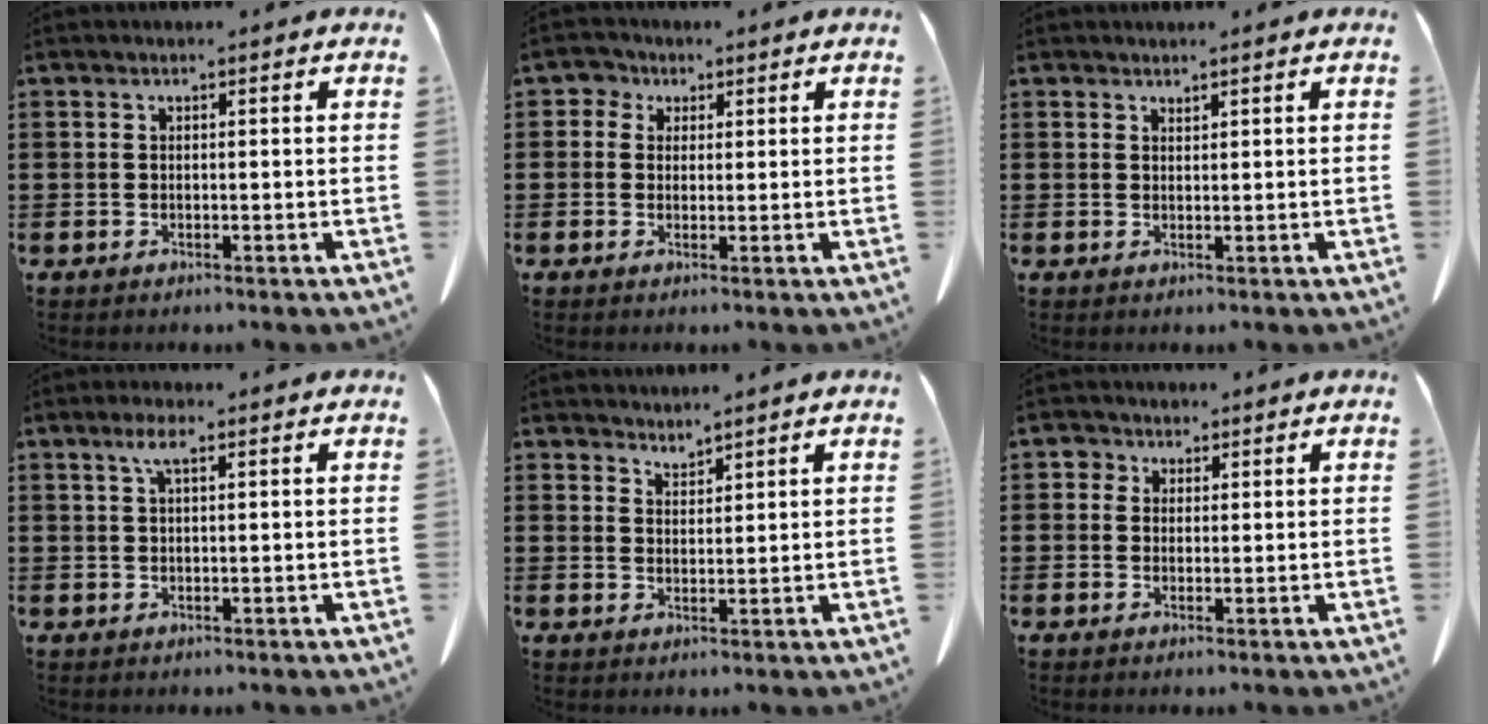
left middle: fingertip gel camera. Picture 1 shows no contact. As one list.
[{"total": 2.2, "force": [1.1, 1.9, 0.4], "torque": [-0.019, 0.008, 0.019]}, {"total": 0.9, "force": [0.9, 0.0, 0.0], "torque": [-0.003, -0.002, 0.018]}, {"total": 3.0, "force": [1.4, 0.7, 2.5], "torque": [-0.054, 0.007, 0.022]}, {"total": 2.2, "force": [2.2, -0.1, -0.3], "torque": [0.000, -0.004, 0.042]}, {"total": 1.9, "force": [1.0, 1.5, 0.4], "torque": [-0.006, 0.003, 0.017]}]